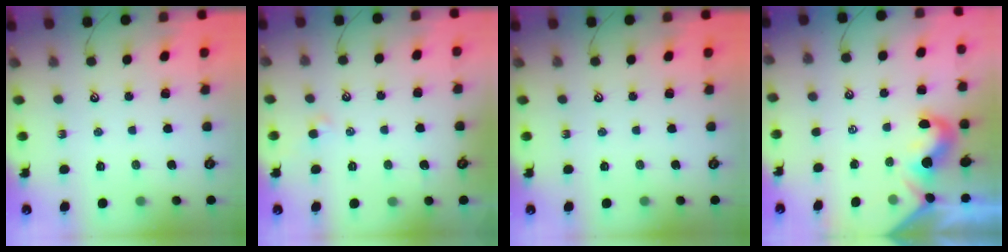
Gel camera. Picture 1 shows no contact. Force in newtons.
{"total": 0.5, "press": 0.2, "slide": 0.5}
{"total": 0.0}
{"total": 2.3, "press": 2.2, "slide": 0.7}